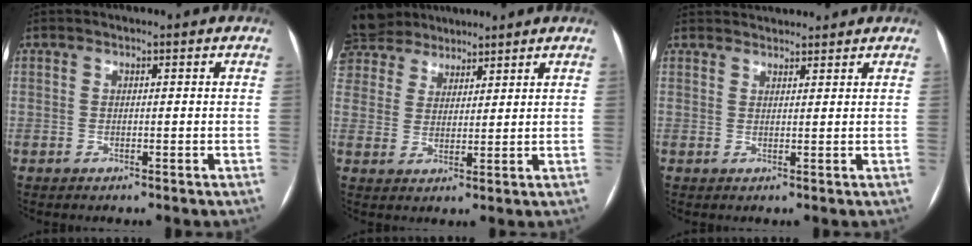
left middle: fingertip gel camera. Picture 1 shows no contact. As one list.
[{"total": 13.2, "force": [10.8, 7.0, 2.9], "torque": [-0.088, 0.042, 0.203]}, {"total": 5.6, "force": [5.4, 1.1, 0.9], "torque": [-0.010, 0.033, 0.076]}]